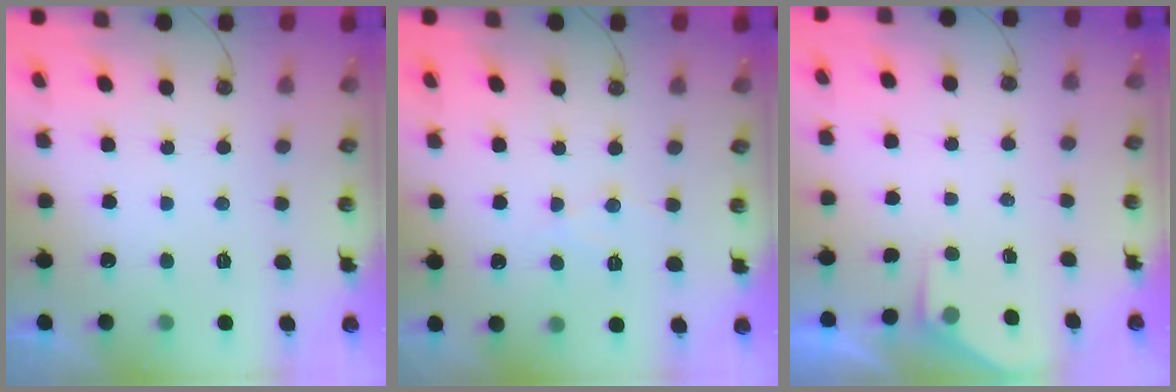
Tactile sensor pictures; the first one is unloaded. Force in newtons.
{"total": 6.2, "press": 6.1, "slide": 0.8}
{"total": 1.6, "press": 1.6, "slide": 0.3}